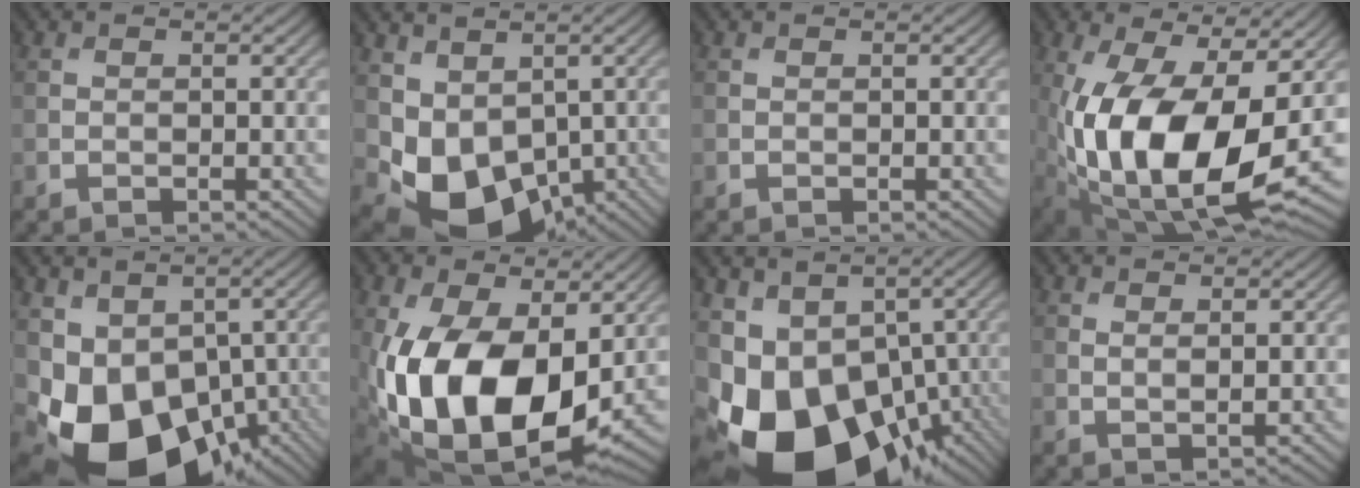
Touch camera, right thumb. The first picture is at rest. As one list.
[{"total": 9.1, "force": [-0.3, 6.9, 5.9], "torque": [-0.125, -0.039, 0.006]}, {"total": 0.0}, {"total": 17.7, "force": [-2.2, 8.8, 15.2], "torque": [-0.295, -0.034, -0.024]}, {"total": 13.3, "force": [-2.5, 10.1, 8.3], "torque": [-0.153, -0.045, -0.026]}, {"total": 17.8, "force": [-1.5, 10.7, 14.2], "torque": [-0.297, -0.046, -0.008]}, {"total": 16.4, "force": [-4.3, 11.3, 11.0], "torque": [-0.223, -0.035, -0.044]}, {"total": 1.2, "force": [0.8, 0.2, 0.9], "torque": [-0.024, -0.003, 0.017]}]